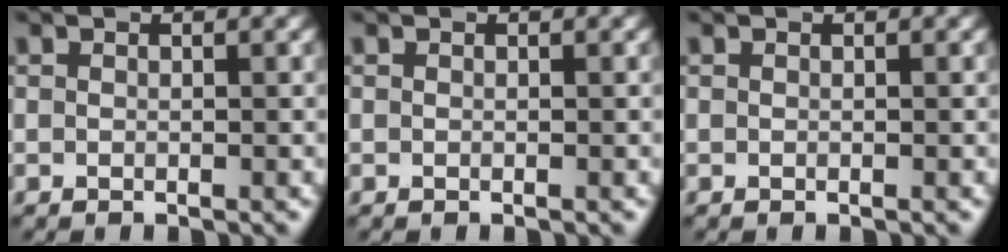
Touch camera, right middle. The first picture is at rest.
{"total": 0.0}
{"total": 0.0}